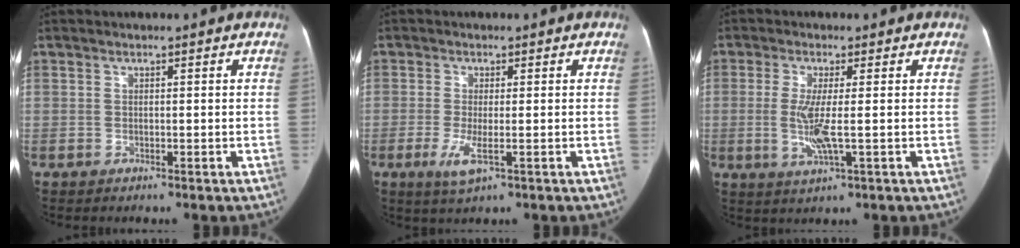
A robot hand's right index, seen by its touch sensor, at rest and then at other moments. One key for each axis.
{"total": 4.1, "fx": -1.4, "fy": 1.1, "fz": 3.7, "tx": -0.076, "ty": -0.007, "tz": -0.022}
{"total": 5.6, "fx": -0.5, "fy": 0.7, "fz": 5.6, "tx": -0.118, "ty": -0.011, "tz": -0.010}